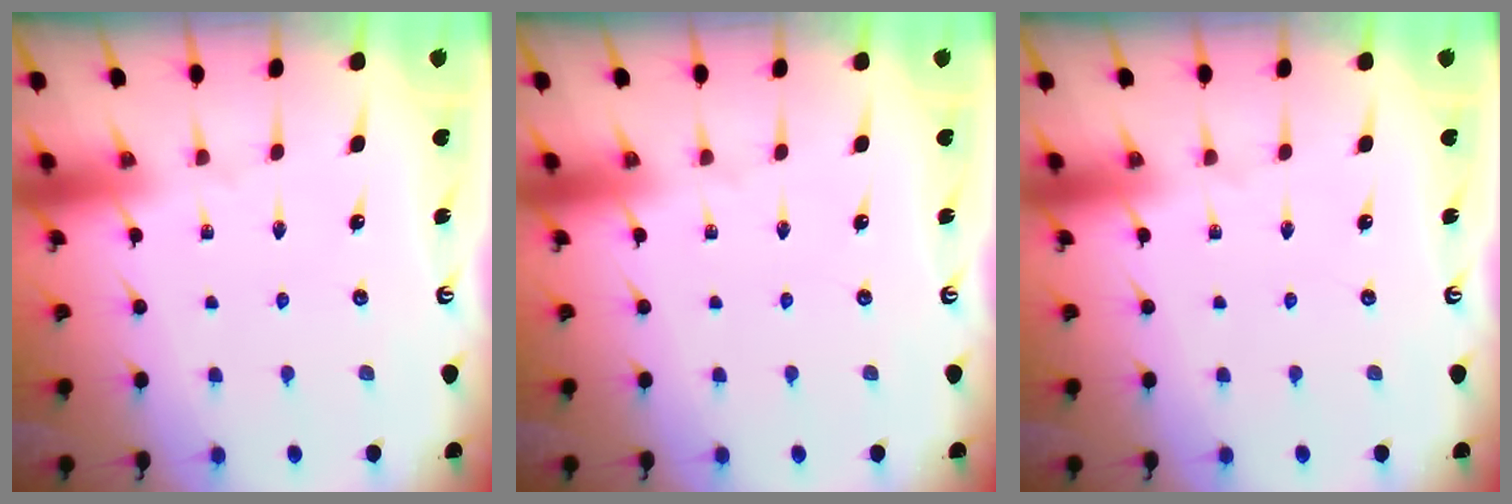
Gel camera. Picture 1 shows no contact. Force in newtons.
{"total": 0.0}
{"total": 0.0}